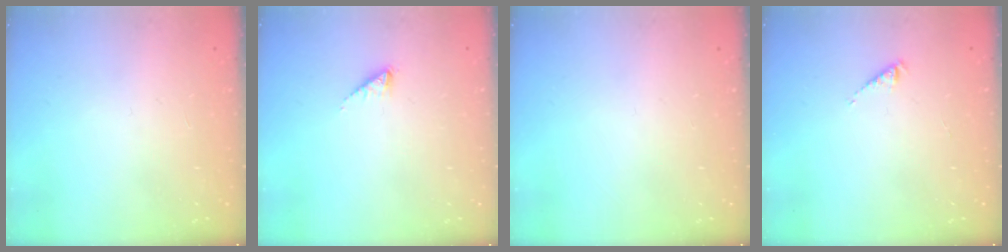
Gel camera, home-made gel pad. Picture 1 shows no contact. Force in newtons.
{"total": 0.8, "press": 0.8, "slide": 0.1}
{"total": 0.0}
{"total": 1.6, "press": 1.6, "slide": 0.3}